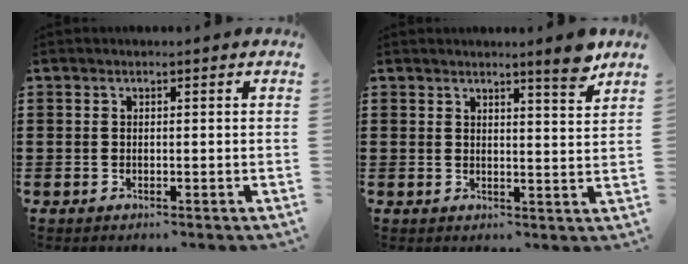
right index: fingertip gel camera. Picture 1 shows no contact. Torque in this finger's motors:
{"motor_torque": [0.14, -0.13, 0.05, 0.03]}